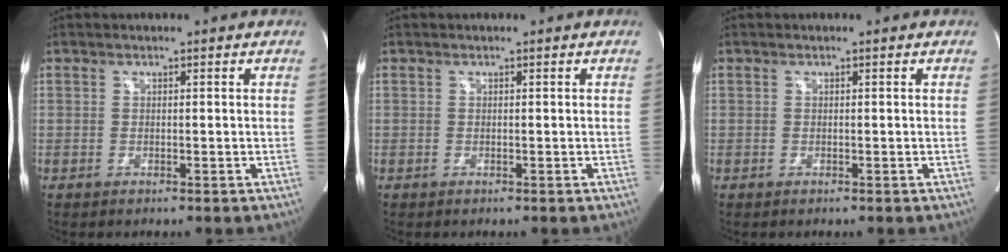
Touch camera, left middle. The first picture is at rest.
{"total": 0.0}
{"total": 0.0}